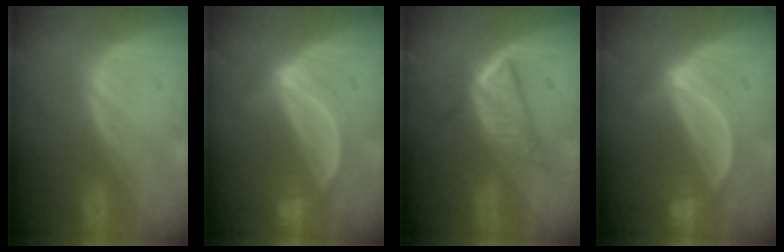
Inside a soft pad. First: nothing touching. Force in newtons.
{"total": 5.2, "press": 4.9, "slide": 1.6}
{"total": 5.5, "press": 5.4, "slide": 1.4}
{"total": 5.2, "press": 4.9, "slide": 1.6}